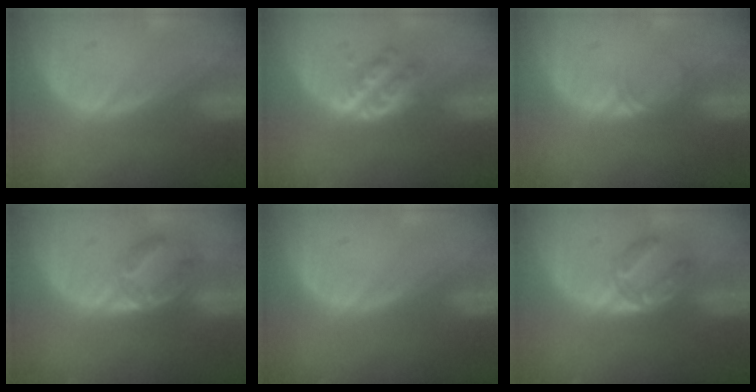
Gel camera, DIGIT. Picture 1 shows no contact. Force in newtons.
{"total": 4.7, "press": 4.4, "slide": 1.7}
{"total": 1.7, "press": 1.7, "slide": 0.3}
{"total": 7.1, "press": 6.1, "slide": 3.7}
{"total": 0.0}
{"total": 5.6, "press": 5.4, "slide": 1.7}